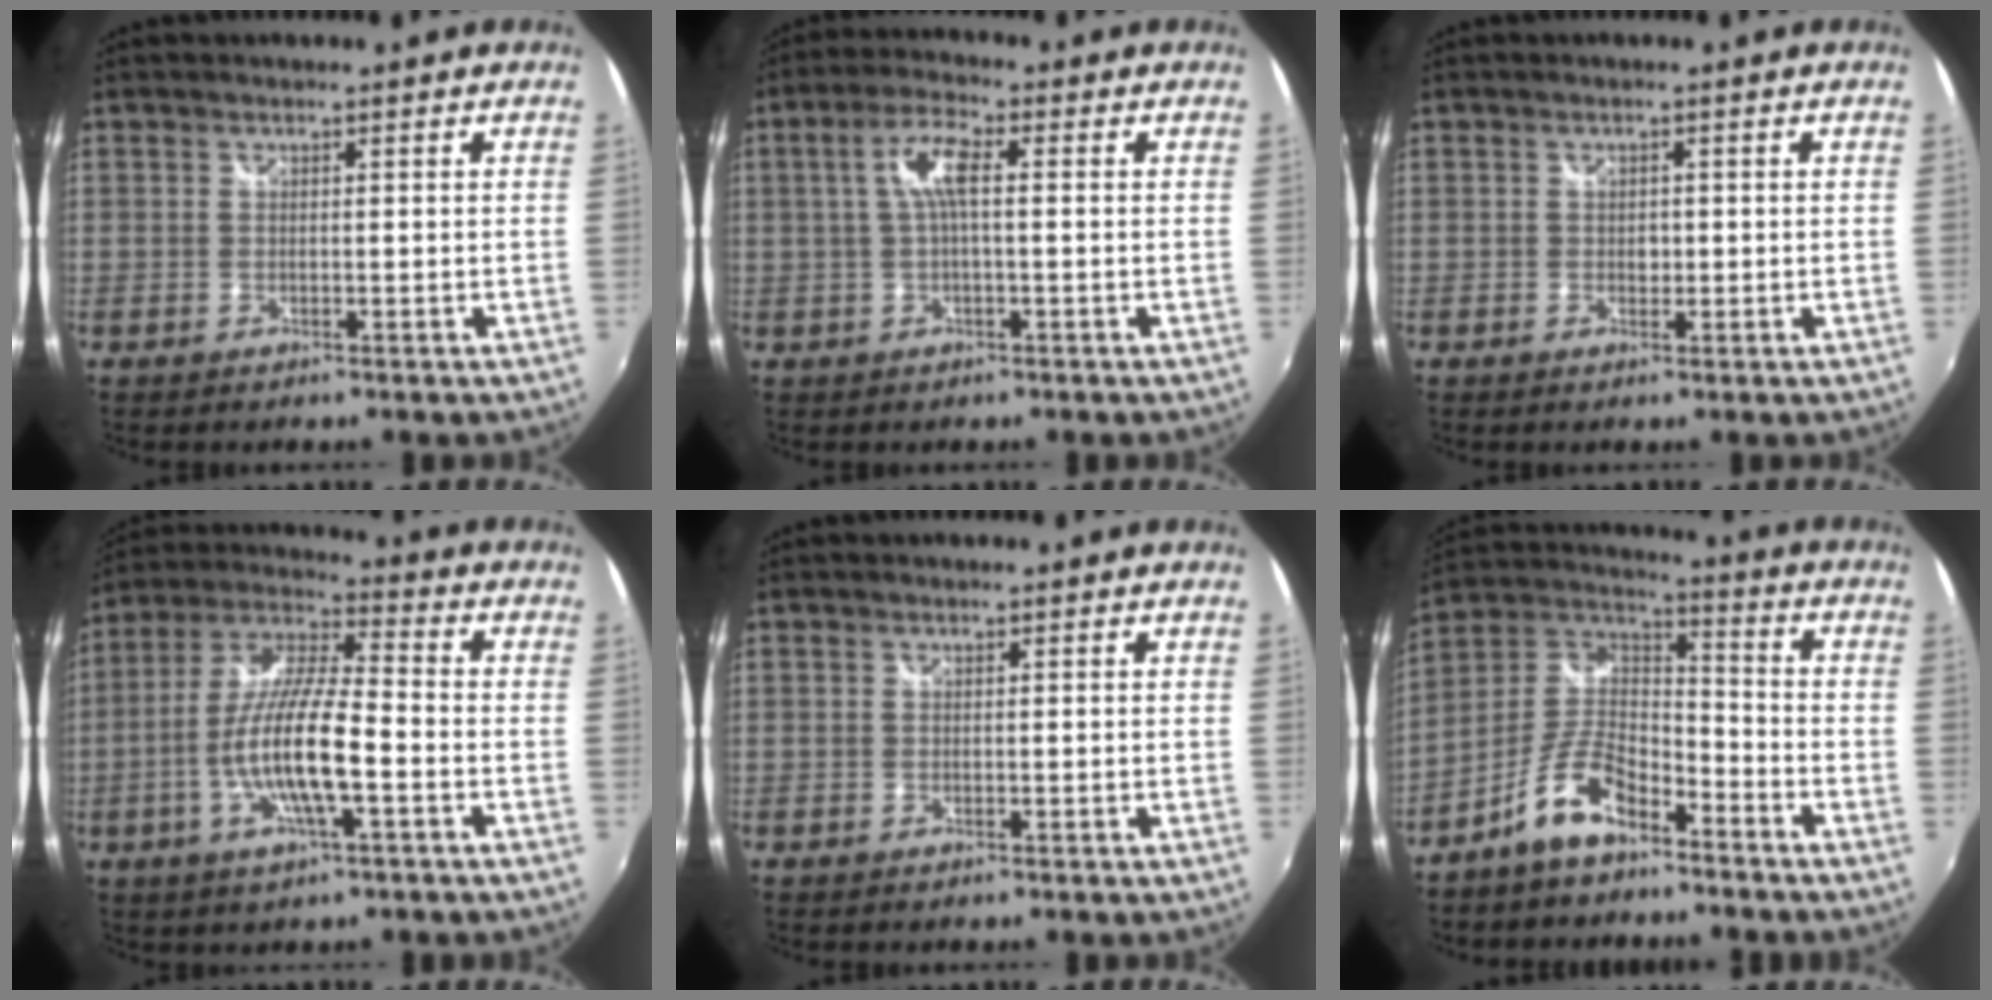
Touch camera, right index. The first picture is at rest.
{"total": 5.6, "force": [0.5, 1.3, 5.4], "torque": [-0.106, 0.010, 0.012]}
{"total": 1.2, "force": [-0.1, 1.0, 0.6], "torque": [-0.009, 0.000, -0.003]}
{"total": 14.0, "force": [-4.1, 2.8, 13.1], "torque": [-0.263, -0.005, -0.081]}
{"total": 0.0}
{"total": 11.1, "force": [-7.0, 4.8, 7.1], "torque": [-0.164, 0.019, -0.133]}